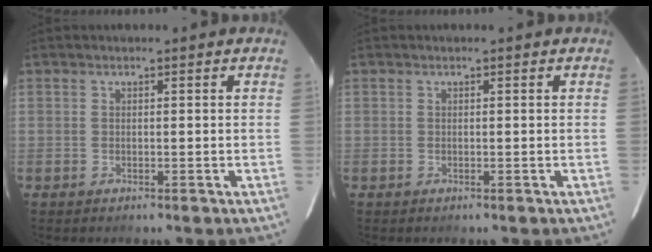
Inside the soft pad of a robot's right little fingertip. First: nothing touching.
{"total": 0.0}